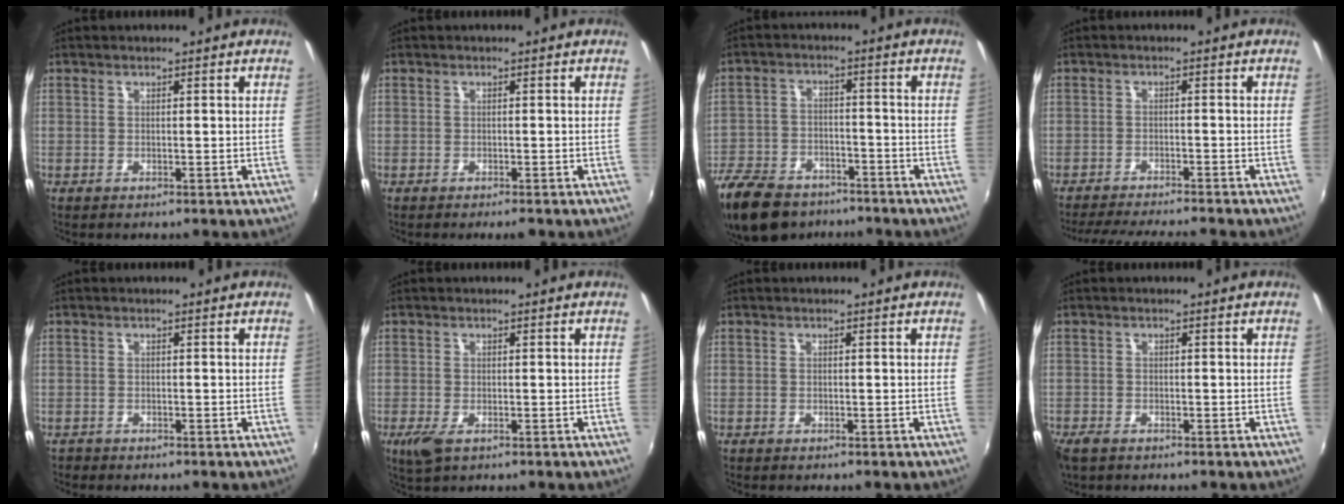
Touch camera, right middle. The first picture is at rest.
{"total": 1.3, "force": [-1.1, 0.3, 0.6], "torque": [-0.015, -0.003, -0.019]}
{"total": 17.4, "force": [-12.8, 8.9, 7.6], "torque": [-0.198, -0.015, -0.214]}
{"total": 10.4, "force": [-9.5, 0.4, 4.2], "torque": [-0.096, -0.011, -0.148]}
{"total": 1.0, "force": [-0.9, 0.5, 0.0], "torque": [-0.005, 0.001, -0.017]}
{"total": 3.3, "force": [-1.6, 1.4, 2.5], "torque": [-0.052, -0.013, -0.027]}
{"total": 0.0}
{"total": 2.8, "force": [-2.1, 1.3, 1.3], "torque": [-0.032, -0.010, -0.043]}